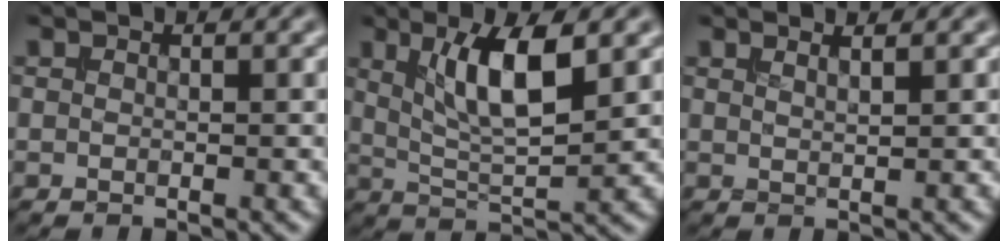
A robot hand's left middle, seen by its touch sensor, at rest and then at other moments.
{"total": 6.5, "force": [2.4, 1.8, 5.8], "torque": [-0.103, -0.006, 0.044]}
{"total": 1.7, "force": [1.2, 0.6, 1.0], "torque": [-0.003, 0.005, 0.004]}